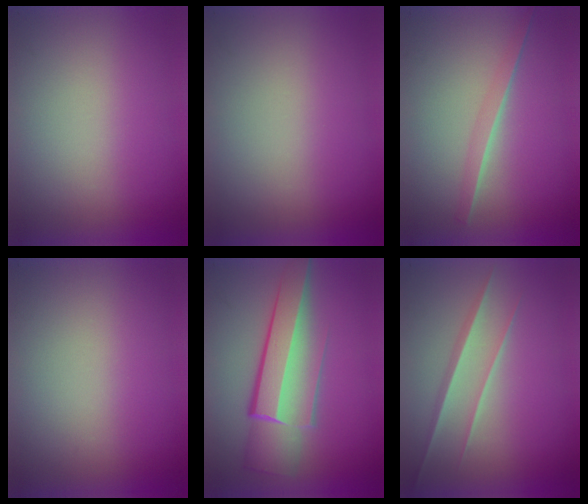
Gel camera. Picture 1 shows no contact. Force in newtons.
{"total": 0.0}
{"total": 1.3}
{"total": 0.0}
{"total": 6.2}
{"total": 1.5}